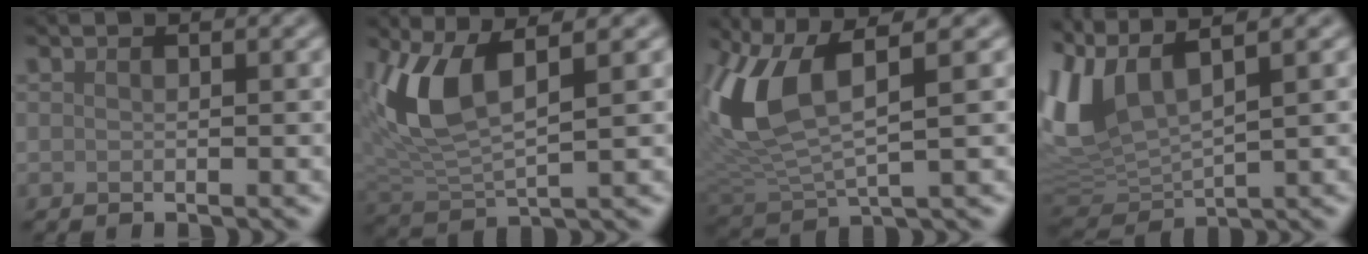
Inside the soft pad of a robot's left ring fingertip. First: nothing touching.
{"total": 6.0, "force": [2.3, 2.3, 5.0], "torque": [-0.118, -0.005, 0.047]}
{"total": 7.3, "force": [2.6, 2.8, 6.2], "torque": [-0.147, 0.000, 0.052]}
{"total": 7.3, "force": [3.9, 2.8, 5.5], "torque": [-0.147, 0.012, 0.079]}